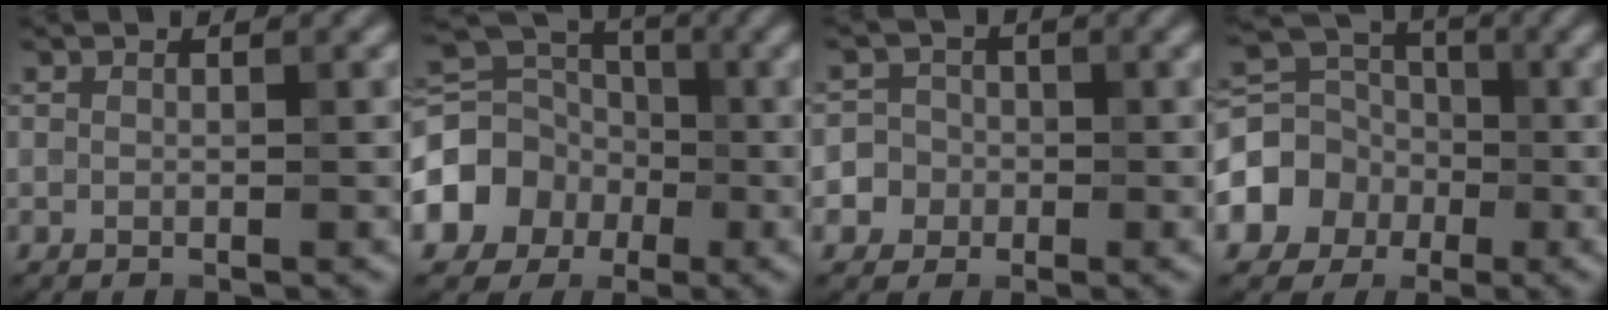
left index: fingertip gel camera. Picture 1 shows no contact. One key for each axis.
{"total": 7.4, "fx": -2.1, "fy": 6.2, "fz": 3.4, "tx": -0.057, "ty": 0.005, "tz": -0.055}
{"total": 5.1, "fx": -1.9, "fy": 4.7, "fz": 0.5, "tx": 0.007, "ty": 0.014, "tz": -0.058}
{"total": 5.0, "fx": -1.5, "fy": 4.3, "fz": 2.1, "tx": -0.035, "ty": 0.014, "tz": -0.042}